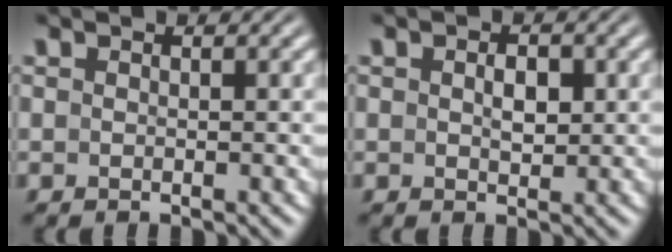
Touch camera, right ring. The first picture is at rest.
{"total": 1.5, "force": [0.1, 0.8, 1.3], "torque": [-0.022, -0.010, 0.009]}